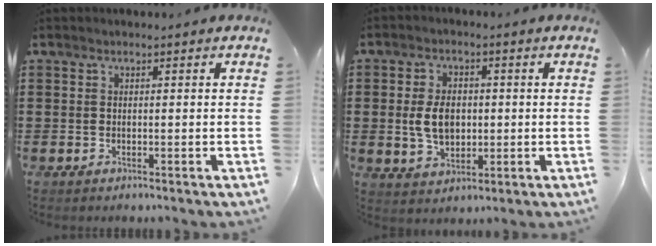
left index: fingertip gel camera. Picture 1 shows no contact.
{"total": 6.2, "force": [0.1, 4.0, 4.7], "torque": [-0.092, 0.001, -0.006]}